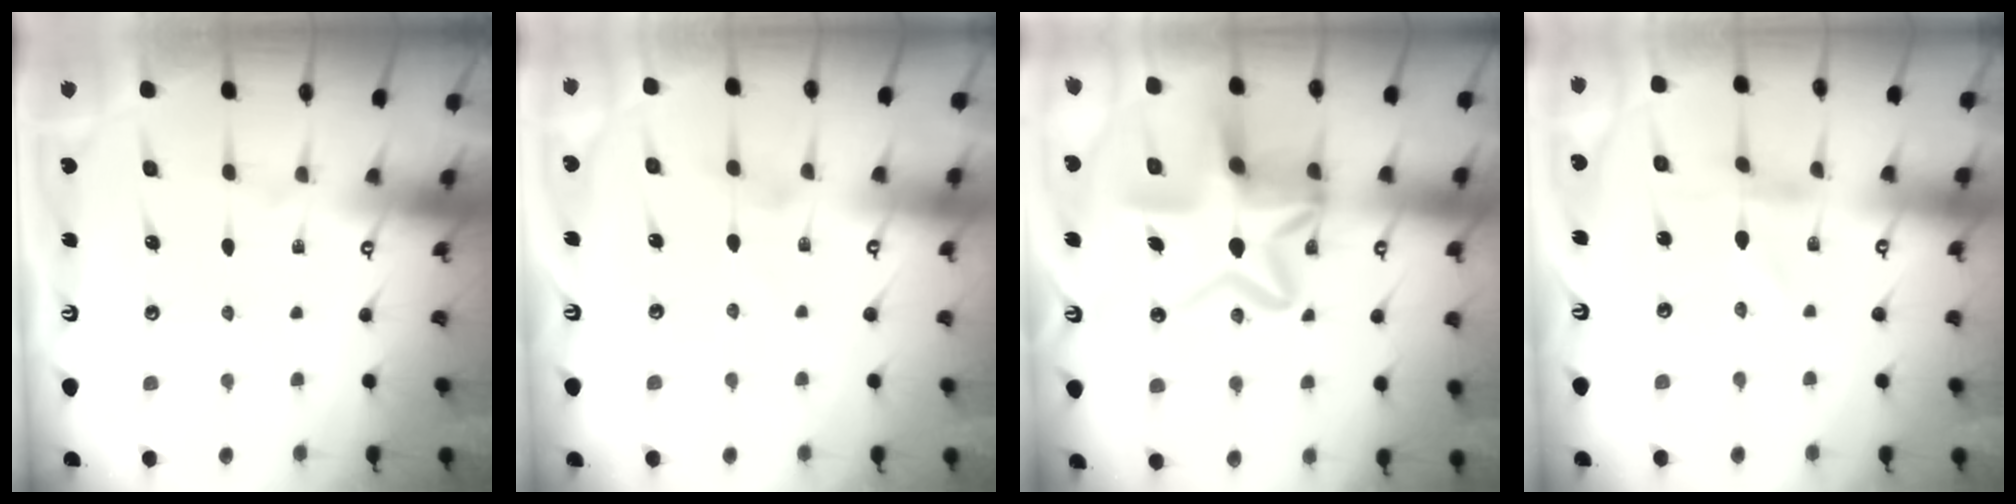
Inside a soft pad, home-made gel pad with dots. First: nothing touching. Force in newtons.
{"total": 1.3, "press": 1.3, "slide": 0.3}
{"total": 15.5, "press": 15.4, "slide": 1.5}
{"total": 0.0}